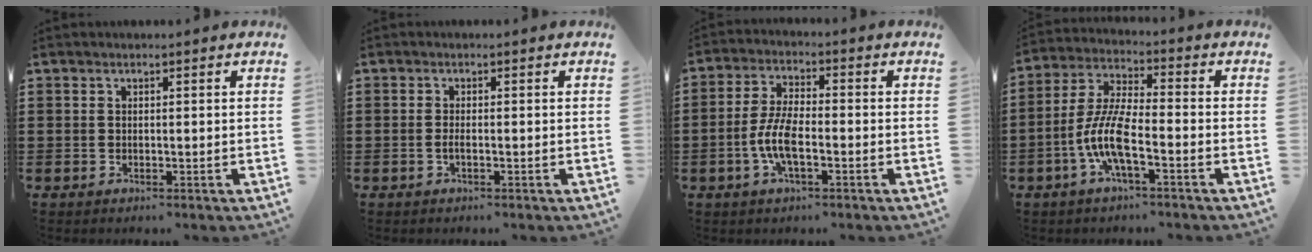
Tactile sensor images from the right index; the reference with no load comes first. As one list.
[{"total": 1.2, "force": [-0.5, 0.0, 1.1], "torque": [-0.024, -0.006, -0.007]}, {"total": 6.8, "force": [-2.0, 2.2, 6.1], "torque": [-0.146, -0.011, -0.043]}, {"total": 8.5, "force": [-3.4, 1.7, 7.5], "torque": [-0.182, -0.017, -0.072]}]